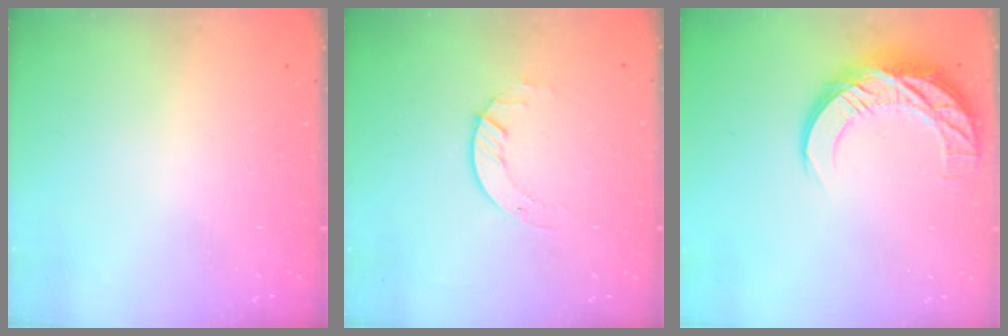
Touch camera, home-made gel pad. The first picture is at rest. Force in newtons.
{"total": 2.7, "press": 2.7, "slide": 0.3}
{"total": 13.7, "press": 13.7, "slide": 0.9}